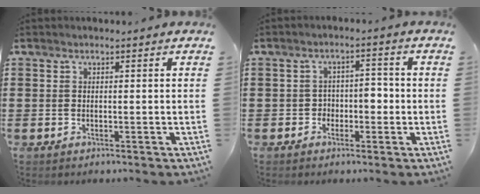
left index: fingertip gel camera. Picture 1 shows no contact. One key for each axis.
{"total": 3.0, "fx": -1.3, "fy": 2.2, "fz": 1.5, "tx": -0.031, "ty": 0.005, "tz": -0.034}